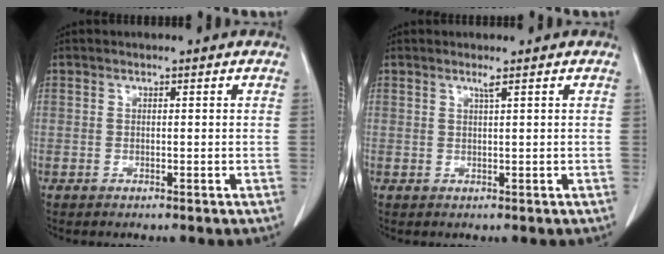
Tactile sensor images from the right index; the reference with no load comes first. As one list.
[{"total": 0.9, "force": [0.6, -0.3, 0.7], "torque": [-0.022, -0.006, 0.015]}]